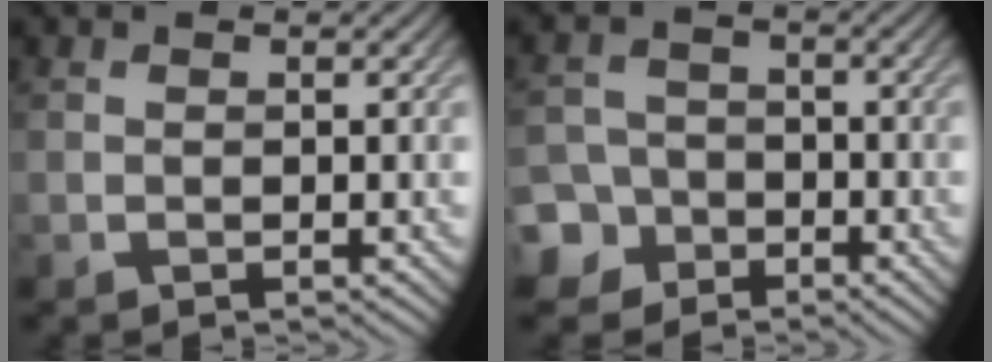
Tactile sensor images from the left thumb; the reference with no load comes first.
{"total": 6.4, "force": [-3.8, 5.1, 1.3], "torque": [-0.027, -0.013, -0.090]}